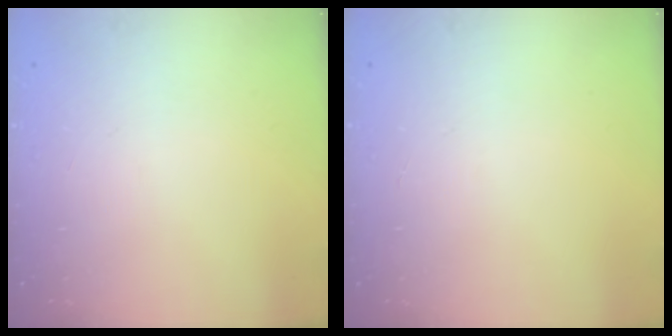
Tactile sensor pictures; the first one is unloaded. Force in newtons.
{"total": 0.0}